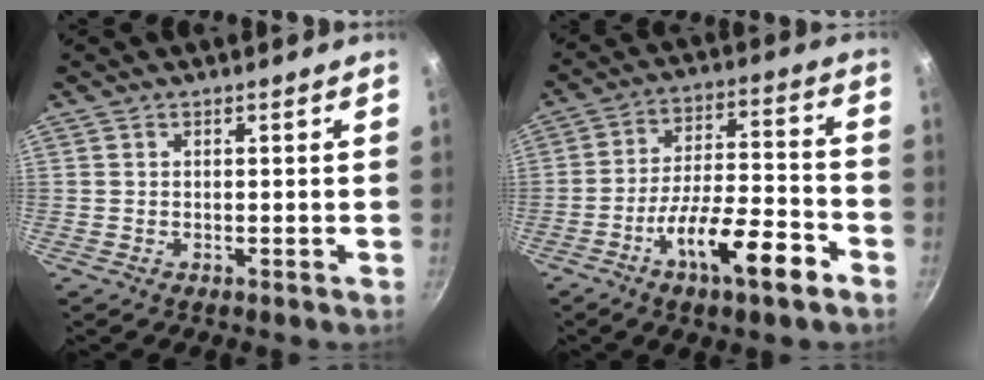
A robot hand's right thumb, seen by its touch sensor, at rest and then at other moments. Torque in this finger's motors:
{"motor_torque": [1.33, 1.30, 0.82, -0.94, 0.18]}